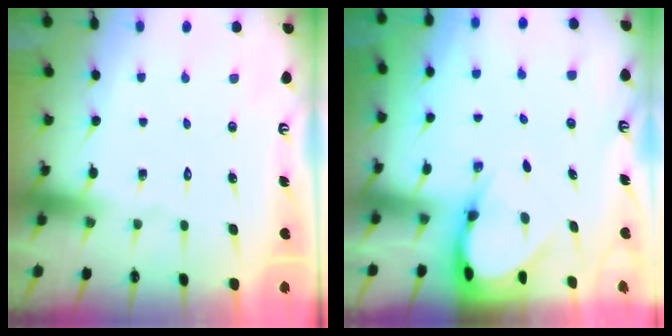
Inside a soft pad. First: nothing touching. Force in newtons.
{"total": 3.9, "press": 3.9, "slide": 0.5}